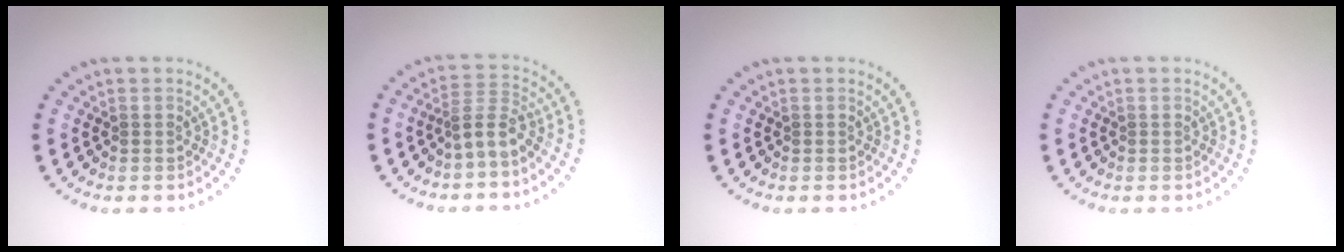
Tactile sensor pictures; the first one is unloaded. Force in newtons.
{"total": 2.7, "press": 1.9, "slide": 1.8}
{"total": 0.0}
{"total": 0.0}